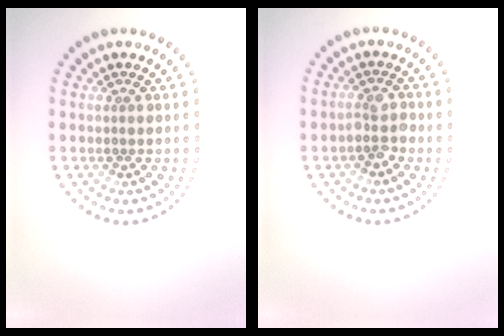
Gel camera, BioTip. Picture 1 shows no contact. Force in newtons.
{"total": 2.4, "press": 2.2, "slide": 0.9}